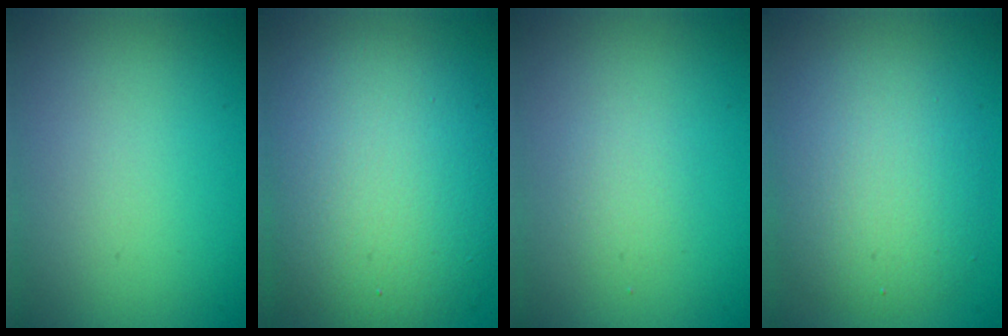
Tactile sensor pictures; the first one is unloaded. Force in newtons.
{"total": 10.5, "press": 10.5, "slide": 0.6}
{"total": 1.2, "press": 1.2, "slide": 0.0}
{"total": 5.5, "press": 5.5, "slide": 0.4}